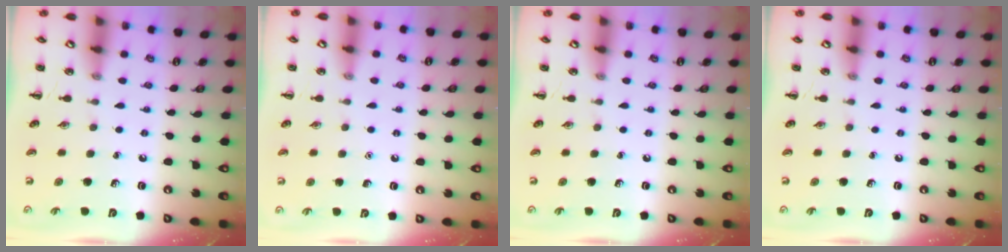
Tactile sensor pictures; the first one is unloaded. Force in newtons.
{"total": 1.6, "press": 1.6, "slide": 0.1}
{"total": 0.0}
{"total": 0.0}